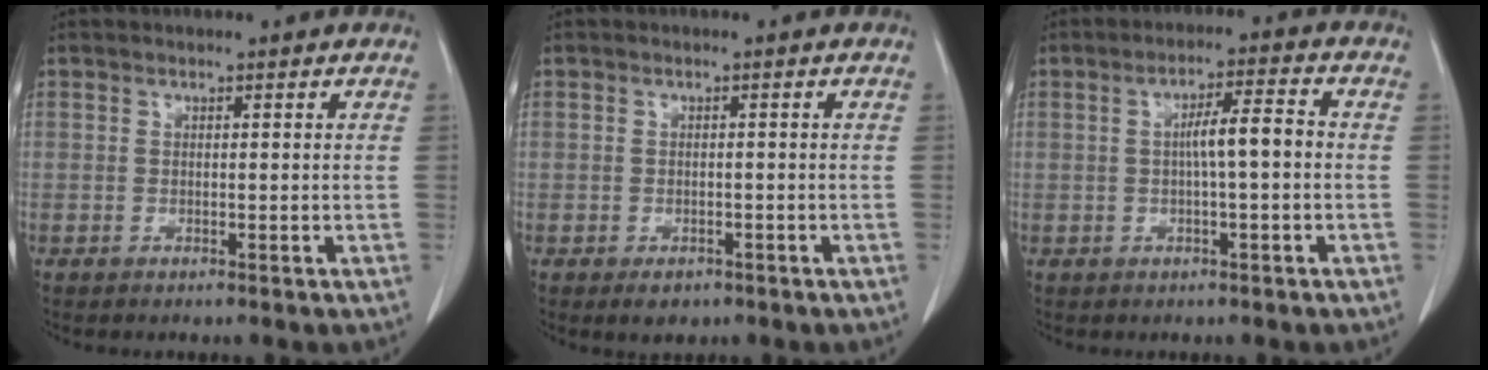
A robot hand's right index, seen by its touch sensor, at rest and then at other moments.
{"total": 2.5, "force": [-1.5, 1.6, 1.1], "torque": [-0.011, 0.001, -0.013]}
{"total": 5.3, "force": [-0.2, 0.6, 5.2], "torque": [-0.089, 0.015, -0.003]}